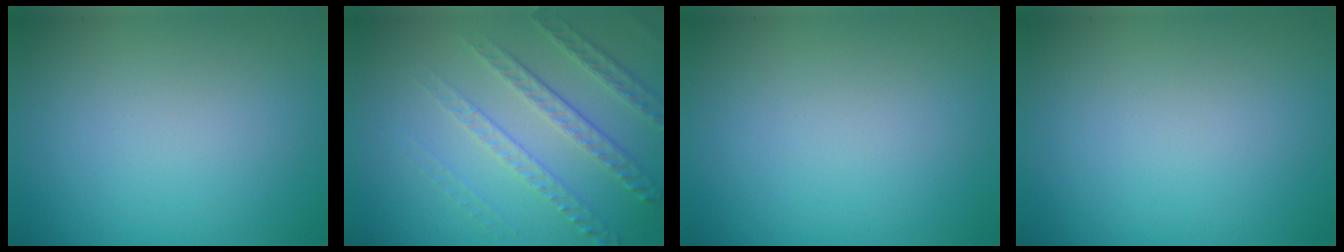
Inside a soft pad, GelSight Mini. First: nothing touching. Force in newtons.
{"total": 4.8, "press": 3.4, "slide": 3.5}
{"total": 0.0}
{"total": 0.0}